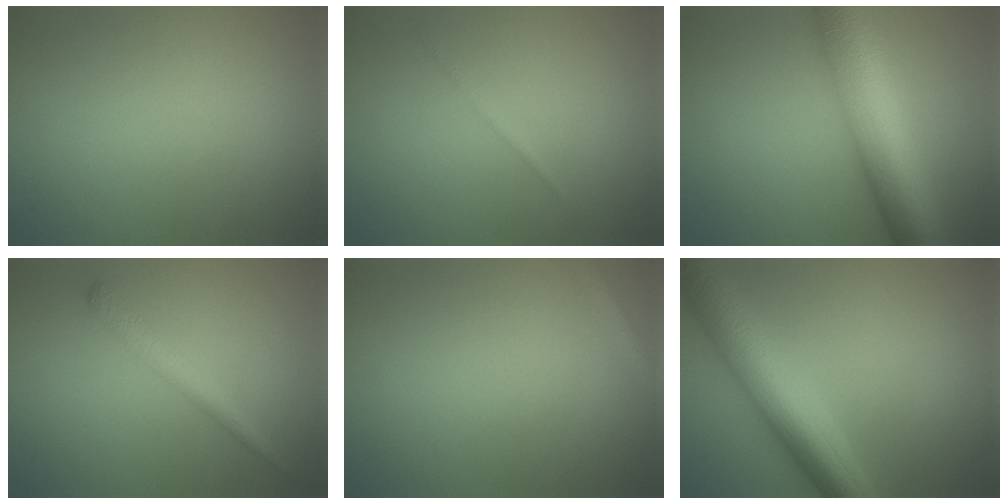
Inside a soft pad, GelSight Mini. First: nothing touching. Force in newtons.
{"total": 0.6, "press": 0.6, "slide": 0.0}
{"total": 11.2, "press": 11.2, "slide": 0.3}
{"total": 2.2, "press": 2.2, "slide": 0.0}
{"total": 2.1, "press": 2.1, "slide": 0.1}
{"total": 8.9, "press": 8.9, "slide": 0.2}